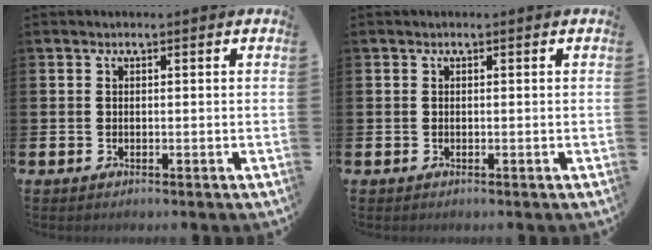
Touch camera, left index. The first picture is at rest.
{"total": 0.0}